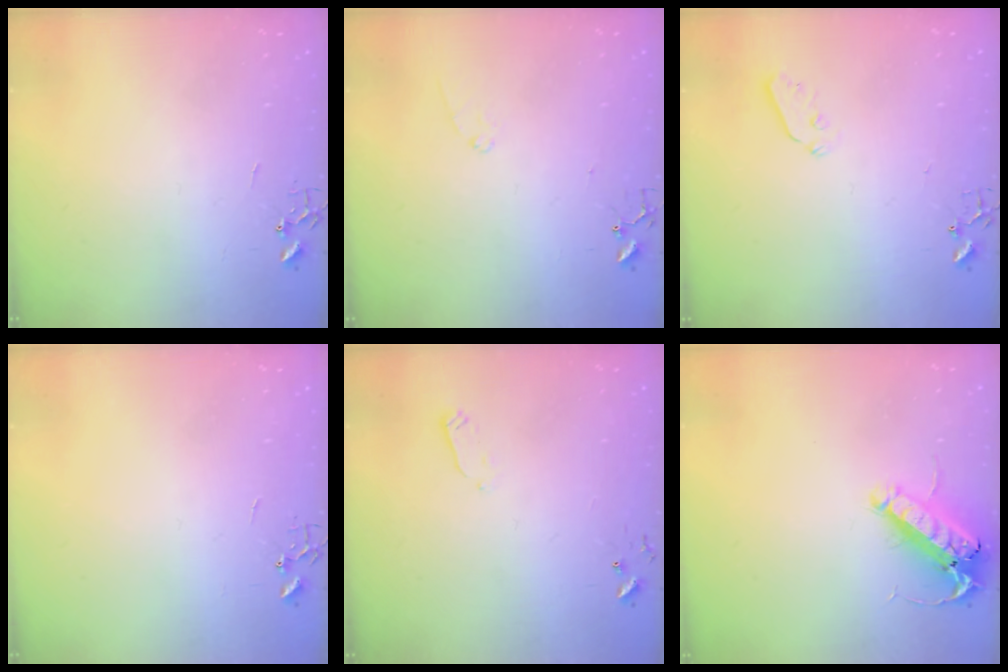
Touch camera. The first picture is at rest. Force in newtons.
{"total": 6.8, "press": 6.8, "slide": 0.7}
{"total": 4.4, "press": 4.3, "slide": 0.8}
{"total": 0.0}
{"total": 2.4, "press": 2.3, "slide": 0.4}
{"total": 15.2, "press": 15.0, "slide": 2.7}